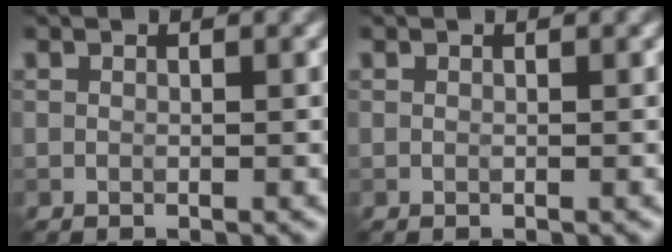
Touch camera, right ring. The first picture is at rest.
{"total": 0.0}